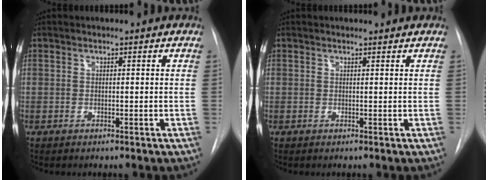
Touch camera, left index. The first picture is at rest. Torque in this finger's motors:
{"motor_torque": [0.07, -0.10, -0.08, -0.01]}